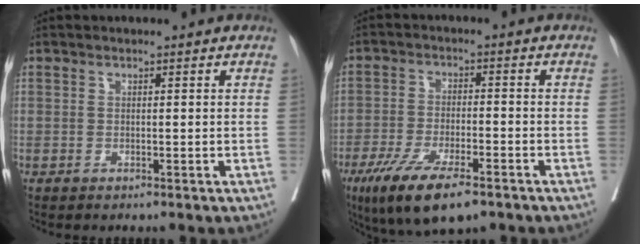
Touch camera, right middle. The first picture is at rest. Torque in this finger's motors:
{"motor_torque": [1.38, -0.76, 0.27, 0.16]}